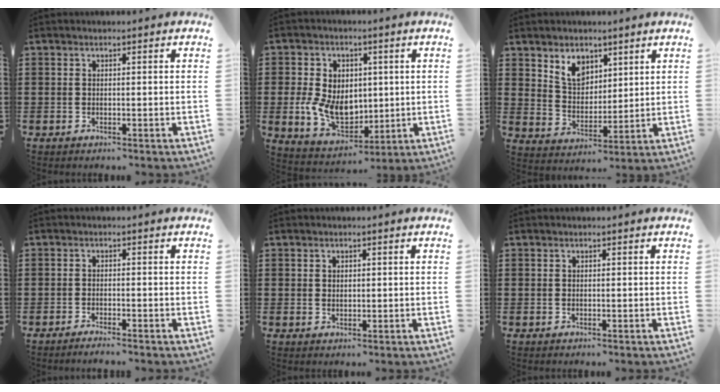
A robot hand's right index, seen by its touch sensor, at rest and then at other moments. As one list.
[{"total": 8.9, "force": [-0.2, 6.8, 5.6], "torque": [-0.132, 0.010, -0.003]}, {"total": 6.0, "force": [3.9, 4.0, 2.1], "torque": [-0.053, 0.000, 0.071]}, {"total": 1.3, "force": [-1.3, -0.1, 0.4], "torque": [-0.008, 0.001, -0.025]}, {"total": 1.0, "force": [0.6, 0.8, 0.4], "torque": [-0.009, 0.006, 0.010]}, {"total": 0.0}]